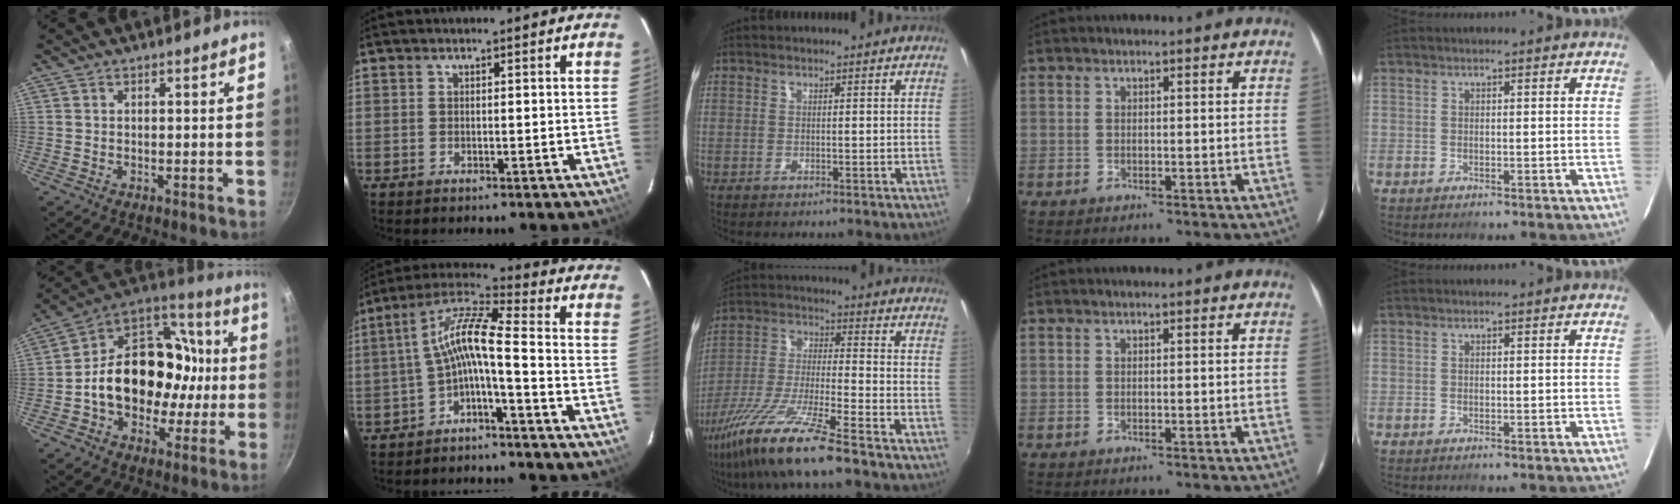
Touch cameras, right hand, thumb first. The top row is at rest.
{"thumb": {"total": 23.6, "force": [-1.7, 18.2, 14.9], "torque": [-0.213, 0.060, -0.028]}, "index": {"total": 9.1, "force": [-2.9, 0.9, 8.6], "torque": [-0.191, 0.023, -0.060]}, "middle": {"total": 15.0, "force": [-10.9, 0.1, 10.3], "torque": [-0.212, -0.027, -0.202]}}